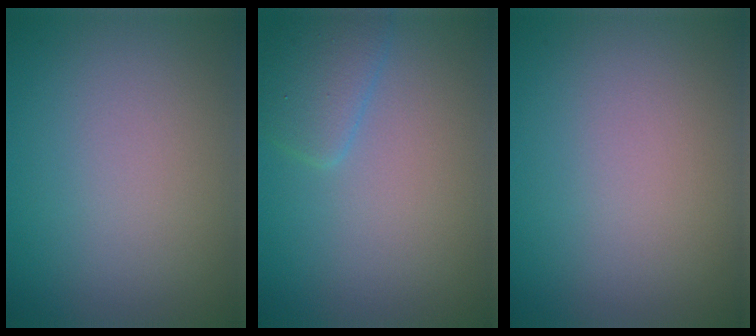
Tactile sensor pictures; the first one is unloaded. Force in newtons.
{"total": 2.3, "press": 2.3, "slide": 0.1}
{"total": 0.0}